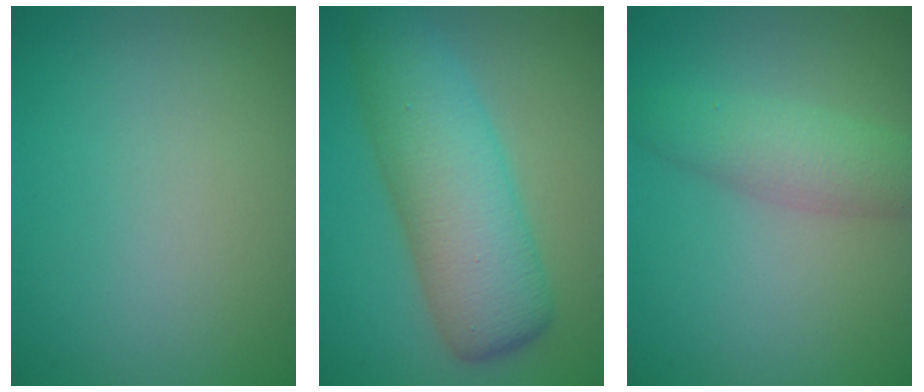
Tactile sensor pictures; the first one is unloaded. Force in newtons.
{"total": 8.2, "press": 8.2, "slide": 0.2}
{"total": 3.5, "press": 3.5, "slide": 0.1}